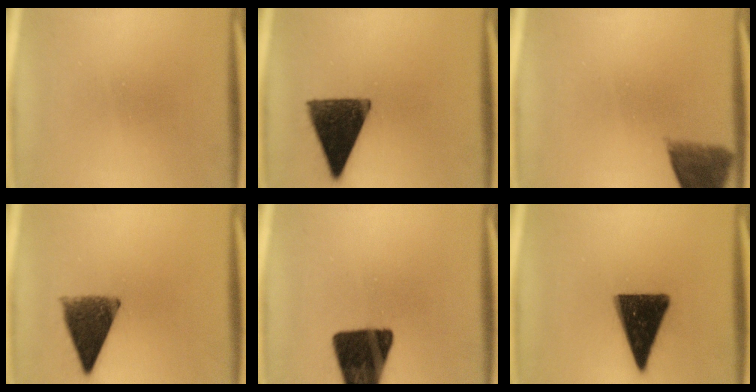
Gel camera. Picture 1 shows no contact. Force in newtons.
{"total": 13.7}
{"total": 5.5}
{"total": 9.9}
{"total": 17.5}
{"total": 15.0}